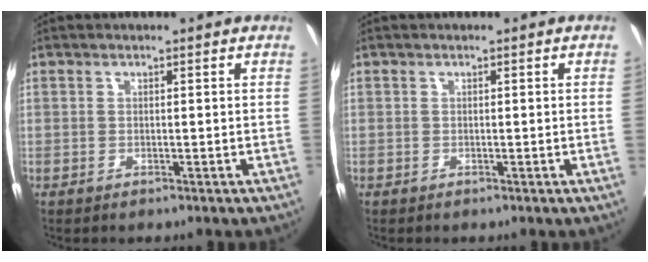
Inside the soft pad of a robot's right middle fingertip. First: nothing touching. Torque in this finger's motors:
{"motor_torque": [0.69, -0.80, -0.14, -0.21]}